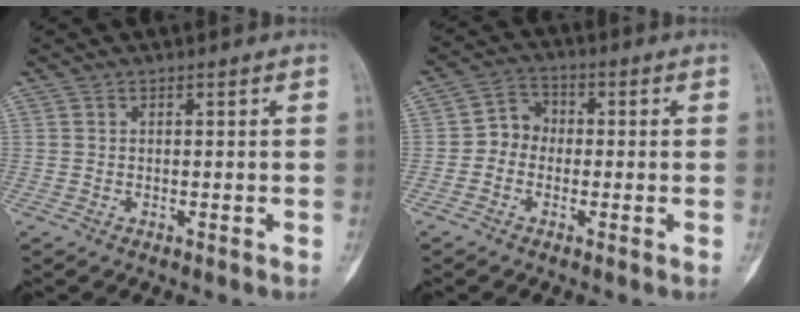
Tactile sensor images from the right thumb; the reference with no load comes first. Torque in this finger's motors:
{"motor_torque": [0.05, -0.01, 0.24, -0.24, 0.04]}